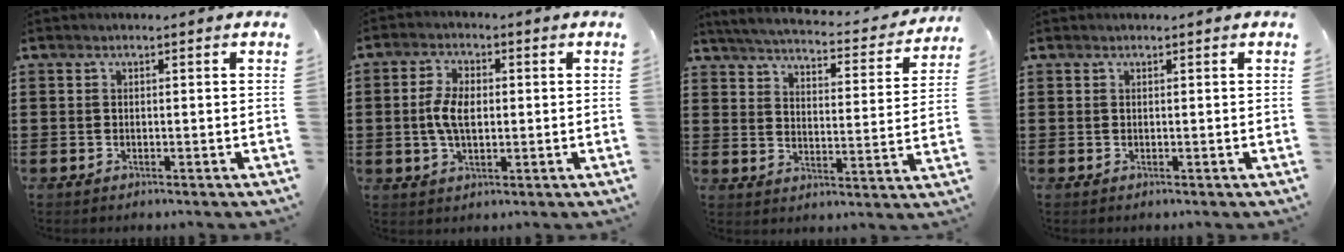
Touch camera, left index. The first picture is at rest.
{"total": 5.3, "force": [0.0, 2.8, 4.5], "torque": [-0.101, 0.005, -0.005]}
{"total": 4.1, "force": [3.9, -0.1, 1.2], "torque": [-0.048, -0.031, 0.060]}
{"total": 0.0}